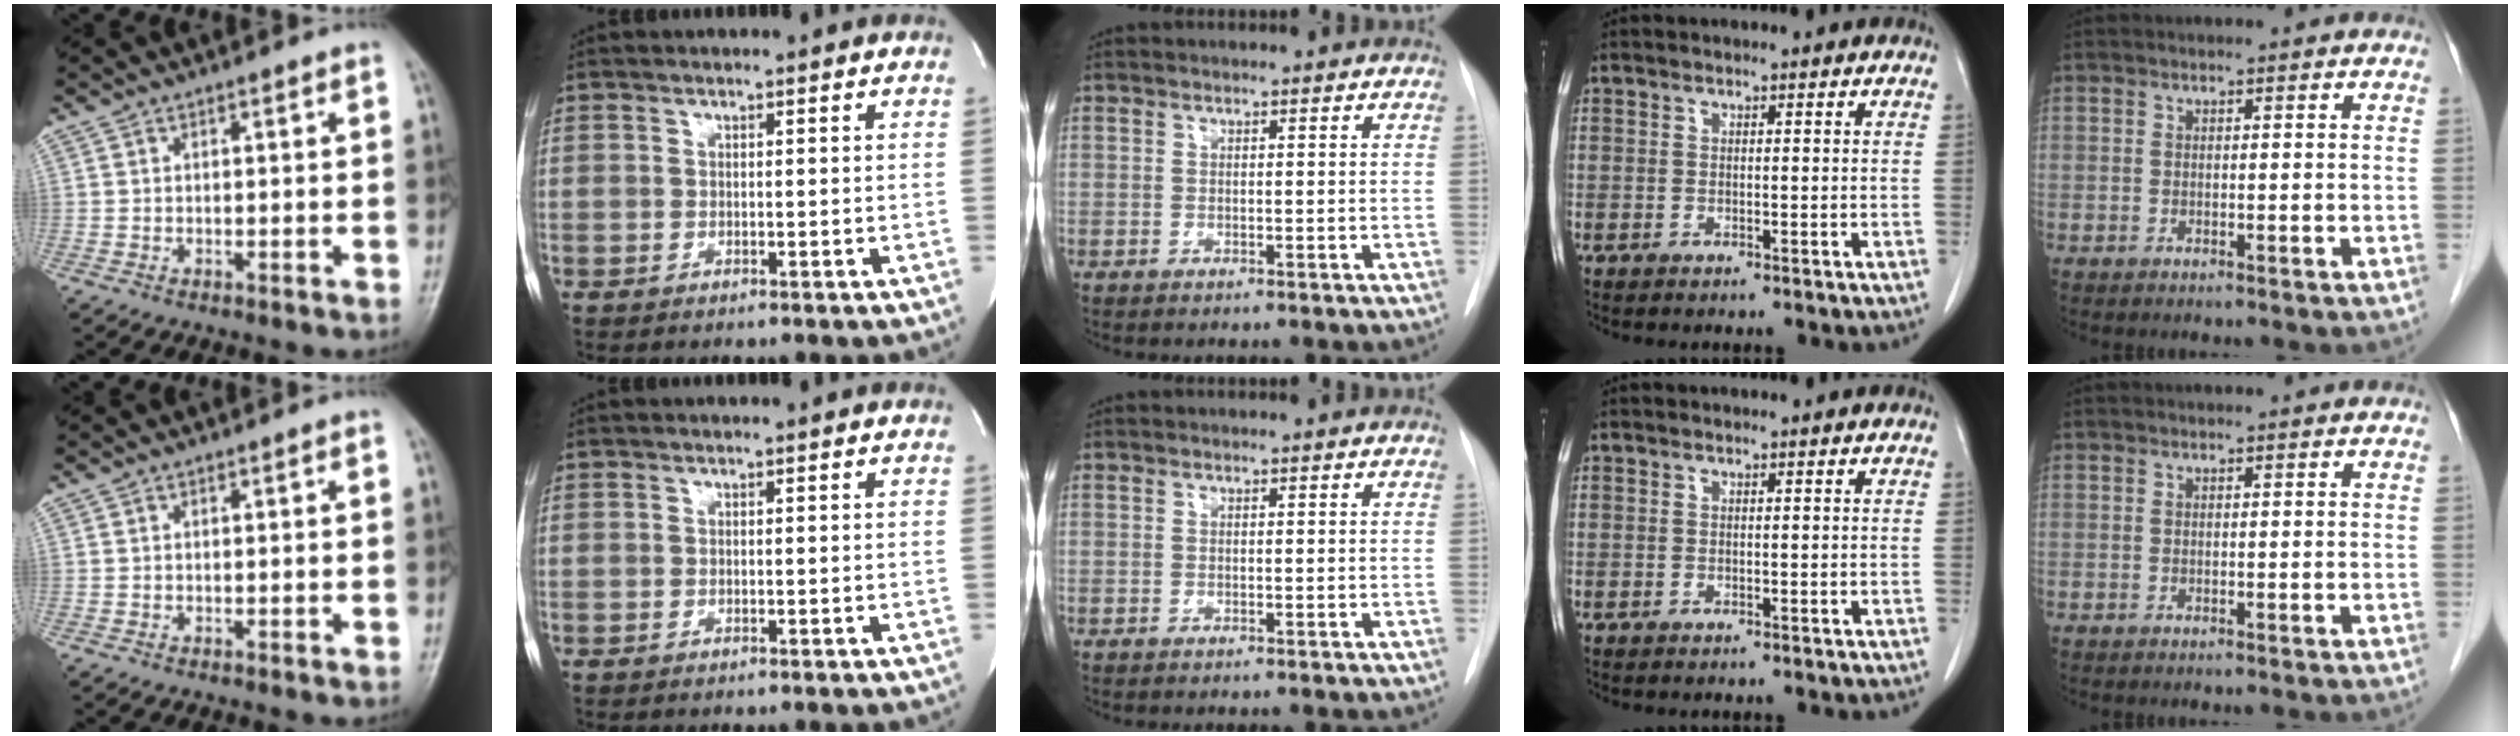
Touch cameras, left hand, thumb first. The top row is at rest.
{}